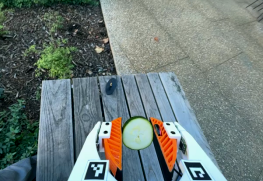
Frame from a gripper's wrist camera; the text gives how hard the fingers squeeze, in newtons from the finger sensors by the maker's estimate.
{"total": 6.1, "left": 6.1, "right": 6.1}